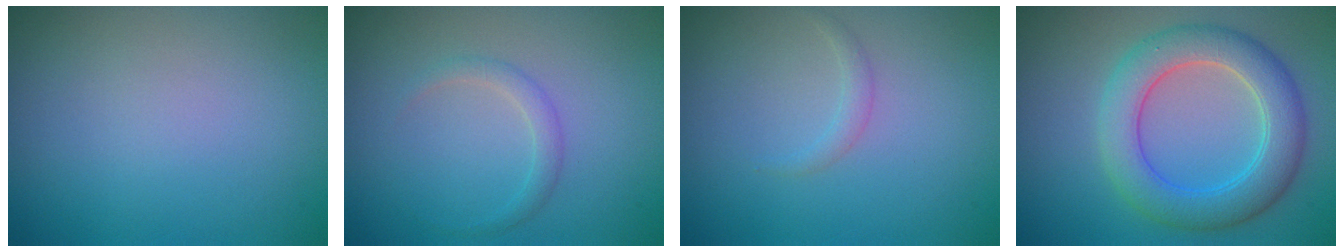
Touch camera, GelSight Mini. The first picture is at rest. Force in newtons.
{"total": 1.2, "press": 1.2, "slide": 0.1}
{"total": 0.9, "press": 0.9, "slide": 0.0}
{"total": 5.8, "press": 5.8, "slide": 0.1}